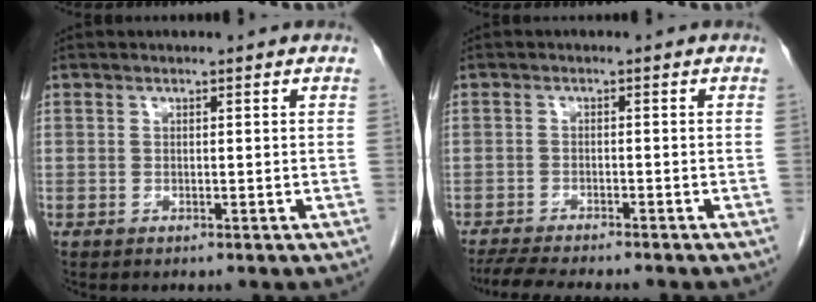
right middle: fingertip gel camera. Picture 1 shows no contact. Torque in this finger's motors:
{"motor_torque": [0.49, -0.41, 0.04, 0.02]}